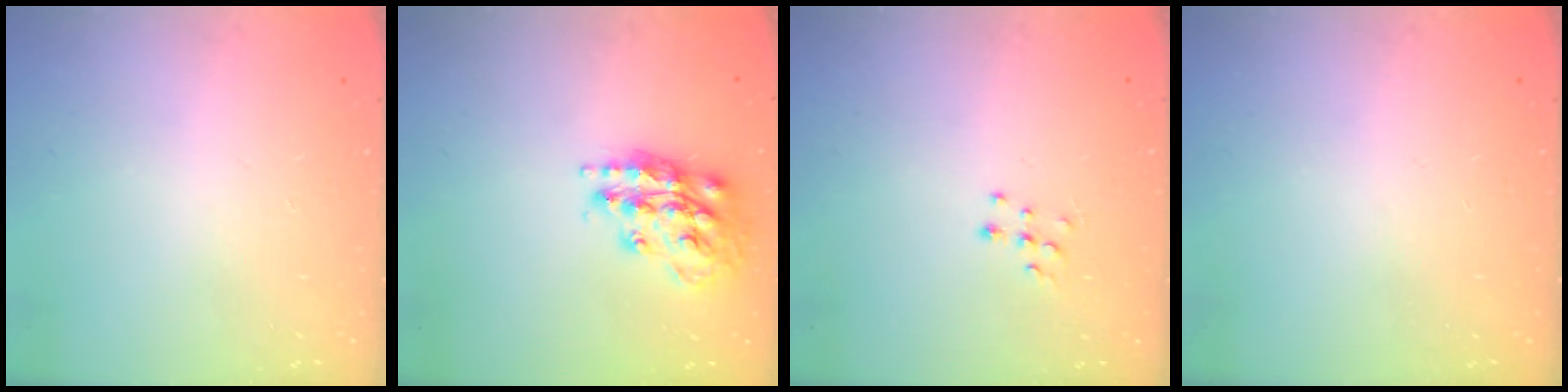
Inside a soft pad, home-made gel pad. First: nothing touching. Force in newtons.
{"total": 17.3, "press": 17.2, "slide": 1.7}
{"total": 5.2, "press": 5.2, "slide": 0.3}
{"total": 0.0}